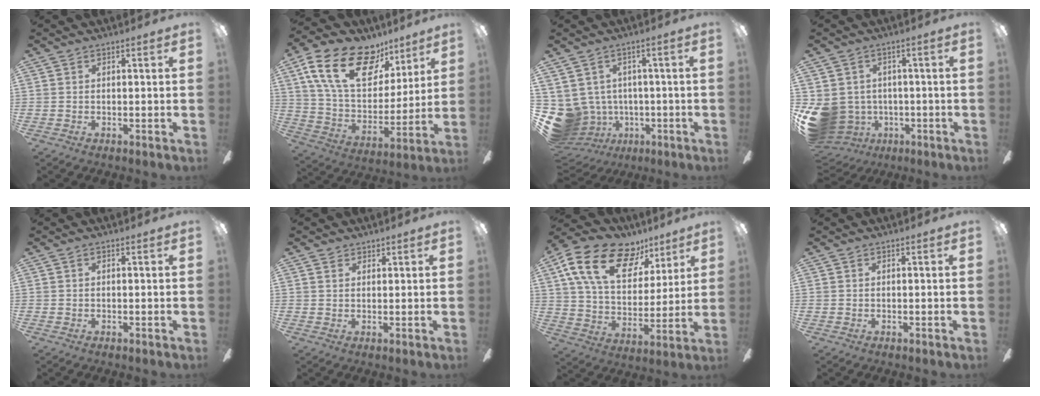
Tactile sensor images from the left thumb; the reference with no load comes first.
{"total": 23.7, "force": [12.8, 13.7, 14.5], "torque": [-0.260, -0.053, 0.231]}
{"total": 9.1, "force": [-1.6, 8.6, 2.5], "torque": [-0.107, -0.006, -0.022]}
{"total": 10.4, "force": [-1.9, 9.5, 3.9], "torque": [-0.116, 0.005, -0.029]}
{"total": 0.0}
{"total": 1.7, "force": [1.4, 1.0, 0.1], "torque": [0.006, -0.003, 0.025]}
{"total": 21.8, "force": [11.9, 12.6, 13.3], "torque": [-0.228, -0.047, 0.213]}
{"total": 0.0}